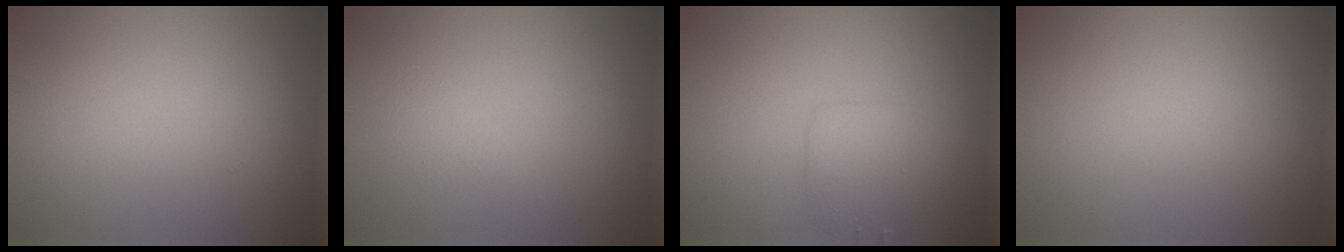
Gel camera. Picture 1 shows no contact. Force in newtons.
{"total": 0.9, "press": 0.9, "slide": 0.1}
{"total": 2.6, "press": 2.6, "slide": 0.0}
{"total": 0.0}